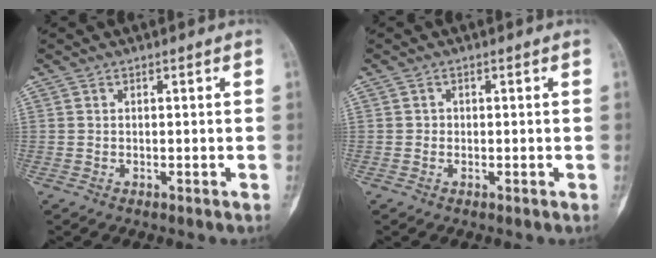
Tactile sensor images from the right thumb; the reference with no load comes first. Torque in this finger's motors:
{"motor_torque": [-0.53, -0.17, 0.10, -0.25, -0.03]}